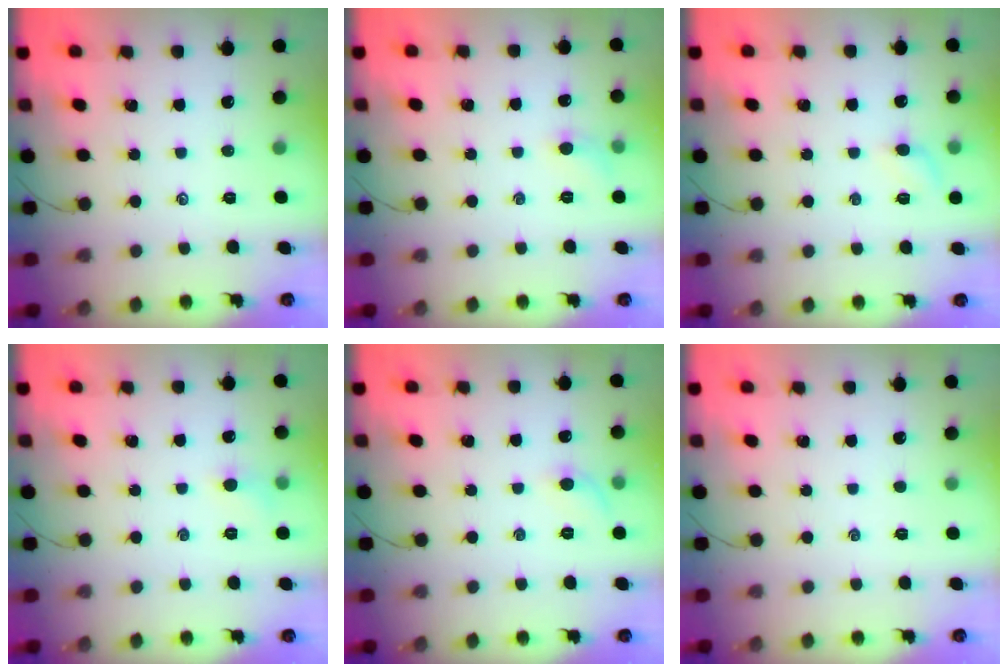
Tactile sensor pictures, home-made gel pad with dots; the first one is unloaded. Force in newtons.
{"total": 5.3, "press": 5.0, "slide": 1.8}
{"total": 6.0, "press": 5.9, "slide": 1.1}
{"total": 4.6, "press": 4.4, "slide": 1.6}
{"total": 5.0, "press": 4.7, "slide": 1.7}
{"total": 0.0}